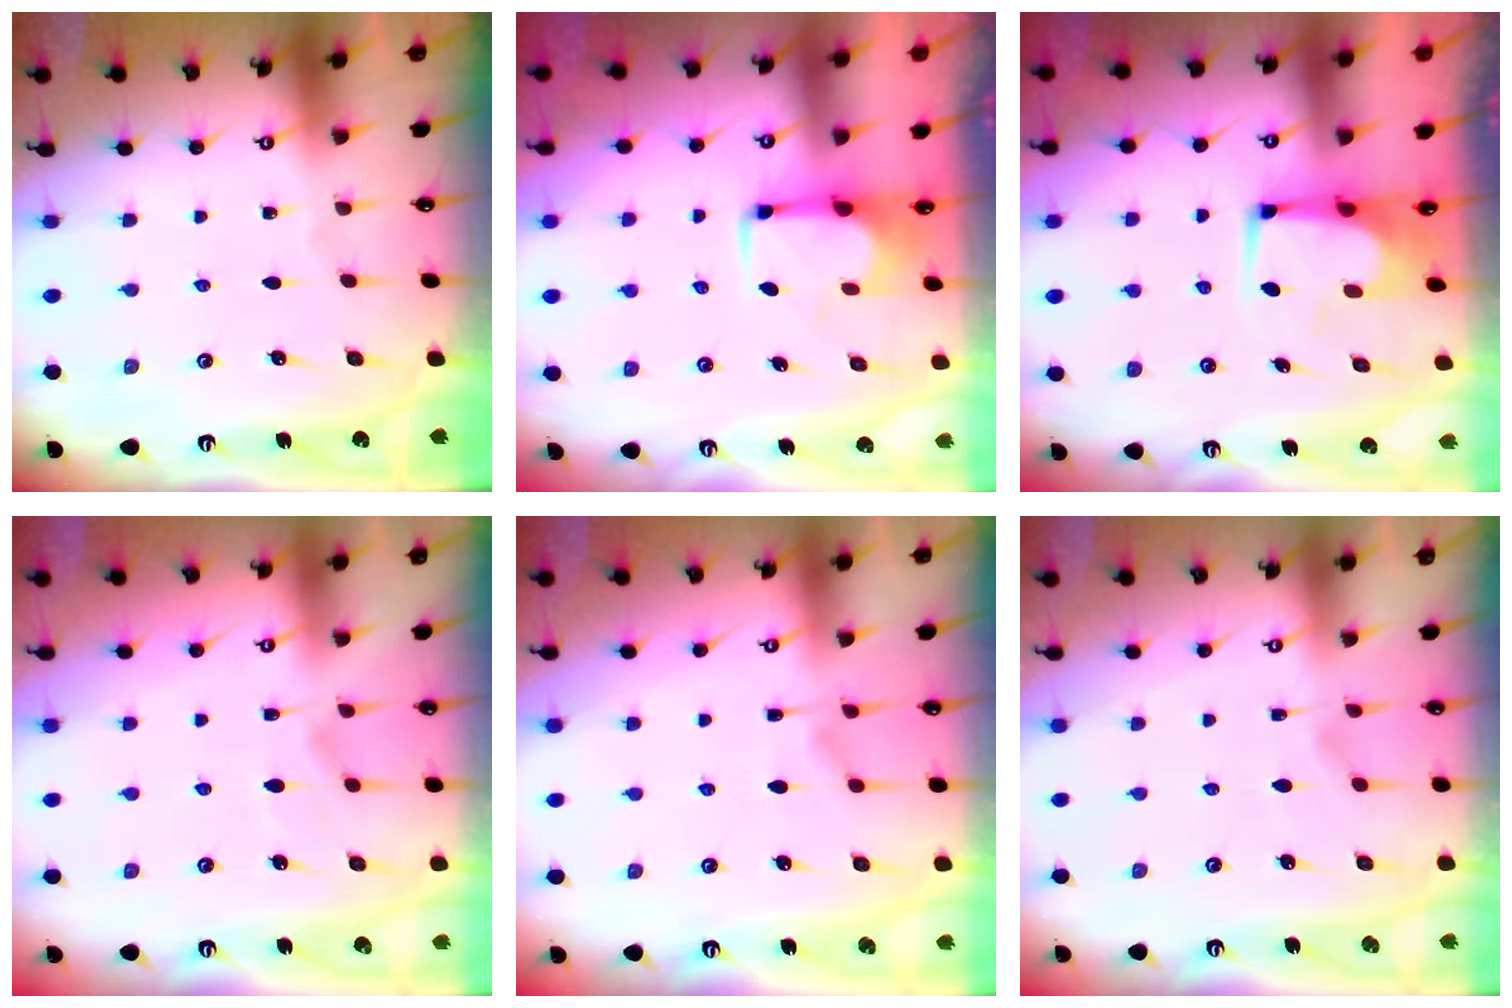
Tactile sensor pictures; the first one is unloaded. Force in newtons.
{"total": 1.6, "press": 1.5, "slide": 0.6}
{"total": 1.2, "press": 1.2, "slide": 0.2}
{"total": 1.6, "press": 1.0, "slide": 1.2}
{"total": 1.3, "press": 0.3, "slide": 1.2}
{"total": 3.7, "press": 3.5, "slide": 1.1}